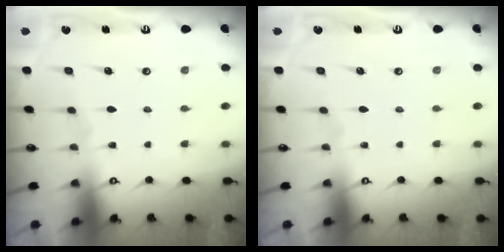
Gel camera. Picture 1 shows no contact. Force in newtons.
{"total": 0.0}